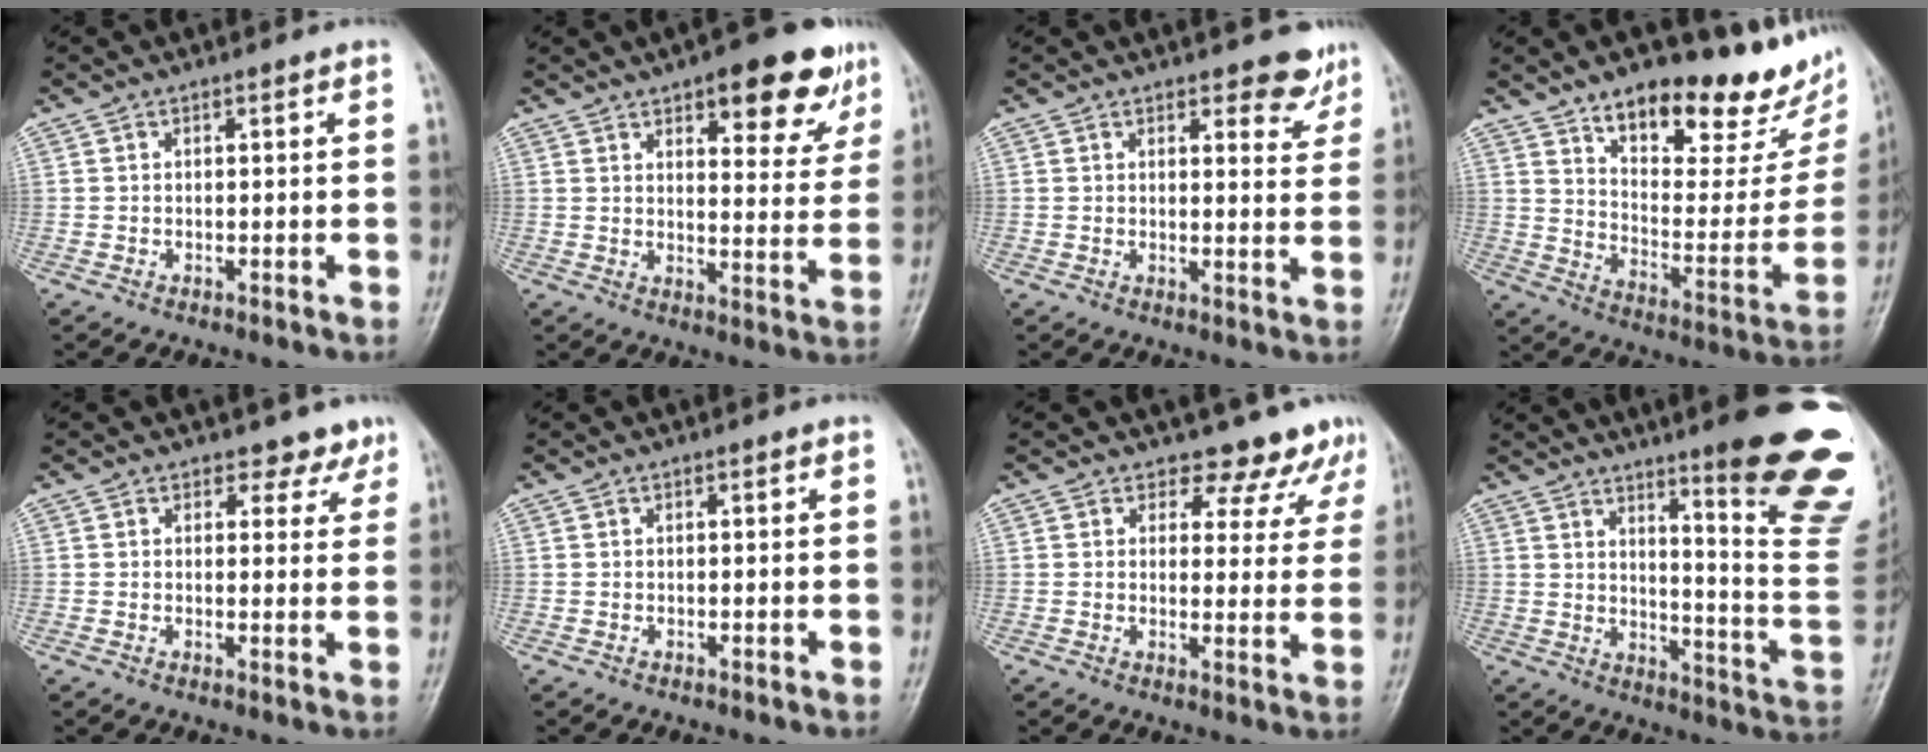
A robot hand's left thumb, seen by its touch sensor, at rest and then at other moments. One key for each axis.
{"total": 14.5, "fx": 8.7, "fy": 5.5, "fz": 10.2, "tx": -0.082, "ty": -0.036, "tz": 0.114}
{"total": 5.2, "fx": 3.8, "fy": 2.2, "fz": 2.7, "tx": -0.005, "ty": -0.025, "tz": 0.045}
{"total": 25.5, "fx": 17.2, "fy": 9.8, "fz": 16.0, "tx": -0.177, "ty": -0.087, "tz": 0.256}
{"total": 3.7, "fx": 3.0, "fy": 2.2, "fz": 0.0, "tx": 0.026, "ty": -0.021, "tz": 0.021}
{"total": 0.0}
{"total": 8.4, "fx": 7.3, "fy": 4.1, "fz": 0.6, "tx": 0.040, "ty": -0.042, "tz": 0.065}
{"total": 23.9, "fx": 13.8, "fy": 3.6, "fz": 19.1, "tx": -0.201, "ty": -0.082, "tz": 0.186}